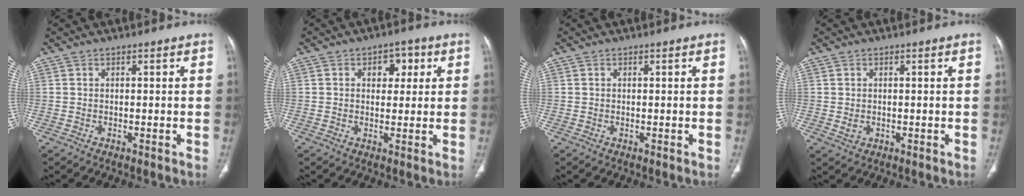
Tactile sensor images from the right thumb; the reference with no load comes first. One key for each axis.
{"total": 5.0, "fx": 1.6, "fy": 3.5, "fz": 3.2, "tx": -0.012, "ty": -0.001, "tz": 0.017}
{"total": 0.0}
{"total": 1.7, "fx": 0.0, "fy": 1.4, "fz": 1.0, "tx": -0.018, "ty": -0.002, "tz": 0.006}